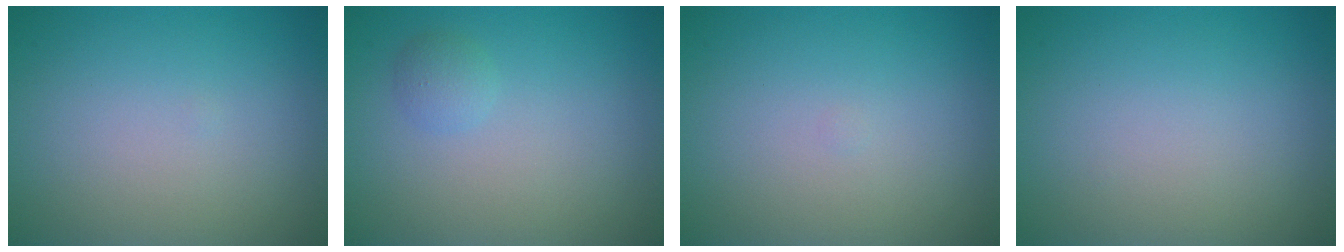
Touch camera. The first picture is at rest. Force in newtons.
{"total": 1.2, "press": 1.2, "slide": 0.0}
{"total": 0.0}
{"total": 0.0}